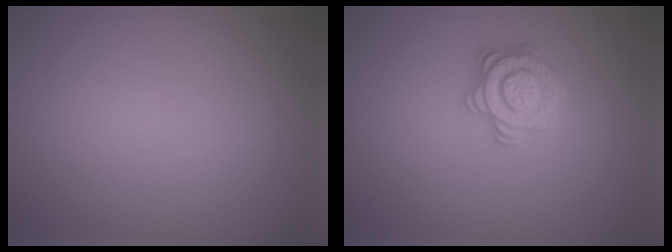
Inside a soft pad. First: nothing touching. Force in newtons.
{"total": 2.8, "press": 2.7, "slide": 0.5}